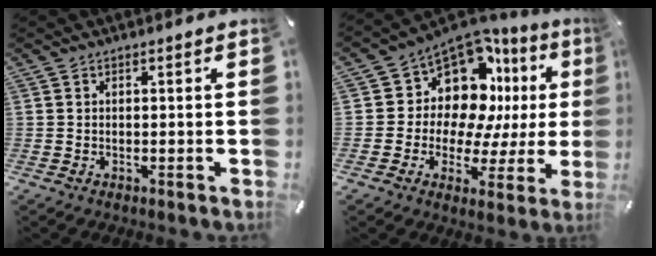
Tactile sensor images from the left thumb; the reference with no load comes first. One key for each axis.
{"total": 13.1, "fx": 6.2, "fy": 9.8, "fz": 6.0, "tx": -0.104, "ty": -0.074, "tz": 0.115}